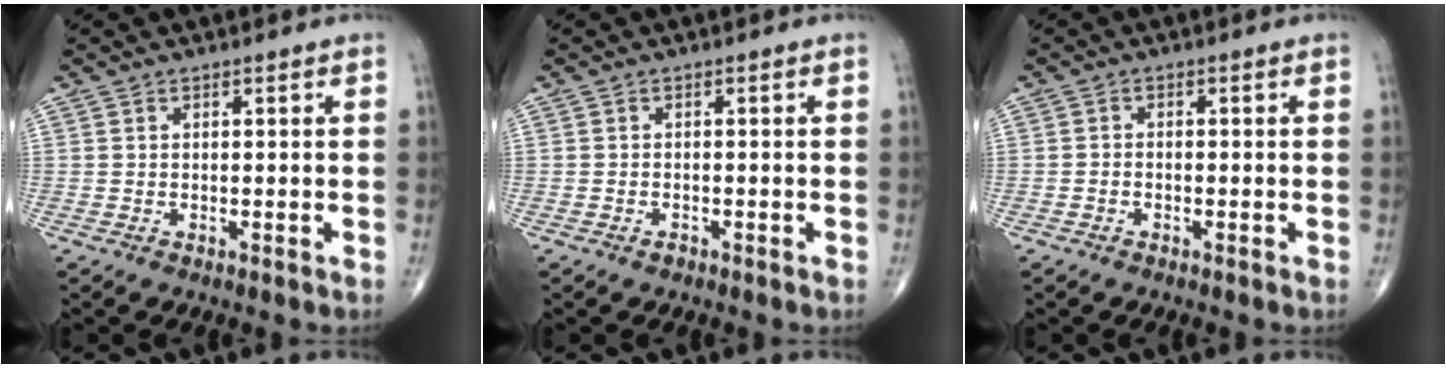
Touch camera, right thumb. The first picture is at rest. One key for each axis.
{"total": 0.9, "fx": -0.6, "fy": 0.5, "fz": 0.3, "tx": -0.006, "ty": 0.004, "tz": -0.011}
{"total": 0.9, "fx": -0.5, "fy": 0.6, "fz": 0.5, "tx": -0.008, "ty": 0.006, "tz": -0.010}